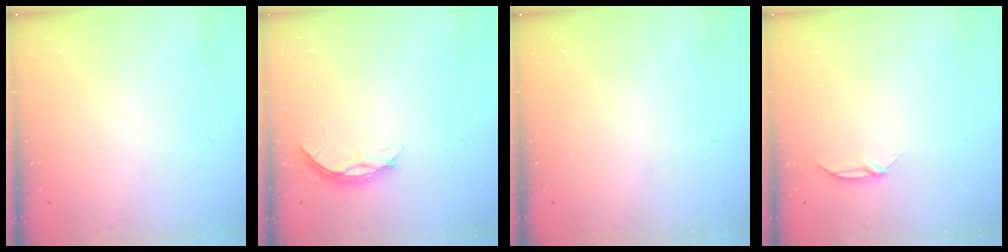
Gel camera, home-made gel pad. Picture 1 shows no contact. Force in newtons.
{"total": 4.4, "press": 4.4, "slide": 0.4}
{"total": 0.0}
{"total": 4.0, "press": 4.0, "slide": 0.4}